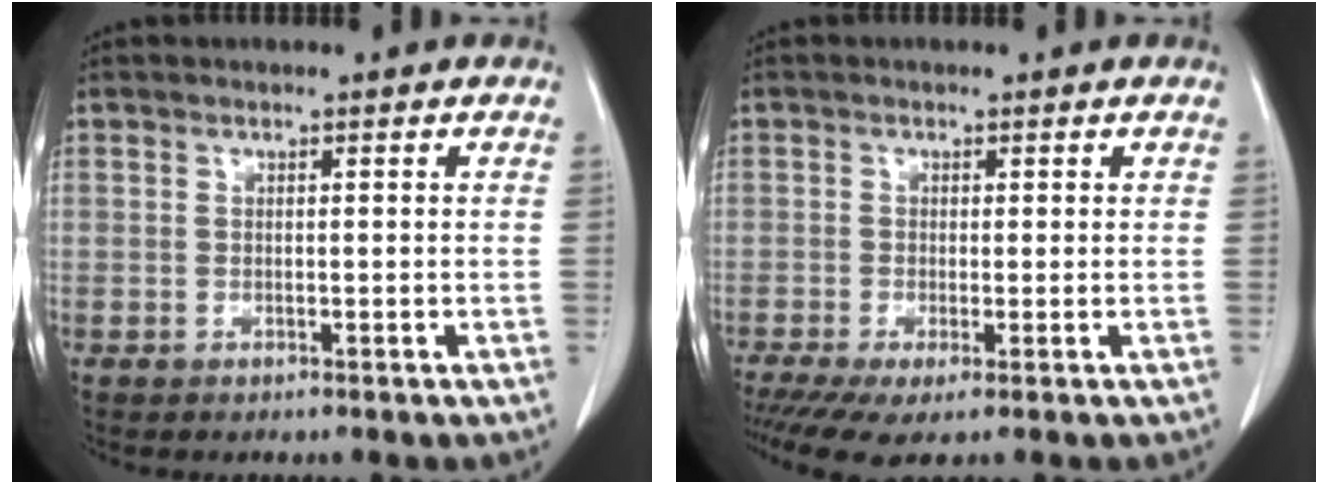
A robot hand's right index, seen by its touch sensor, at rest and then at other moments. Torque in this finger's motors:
{"motor_torque": [1.15, -0.99, 0.37, 0.10]}